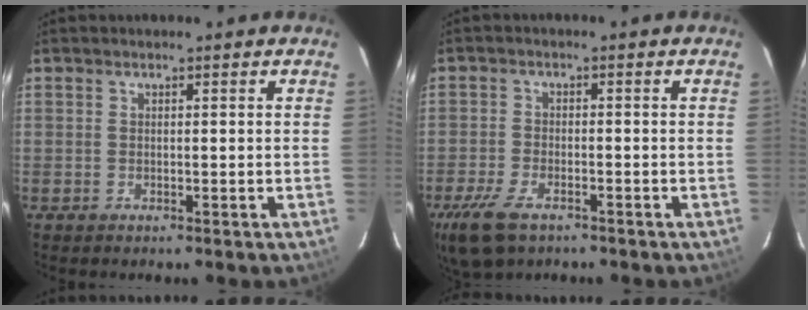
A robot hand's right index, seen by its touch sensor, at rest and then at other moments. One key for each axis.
{"total": 9.1, "fx": -5.8, "fy": 4.4, "fz": 5.5, "tx": -0.143, "ty": -0.021, "tz": -0.109}